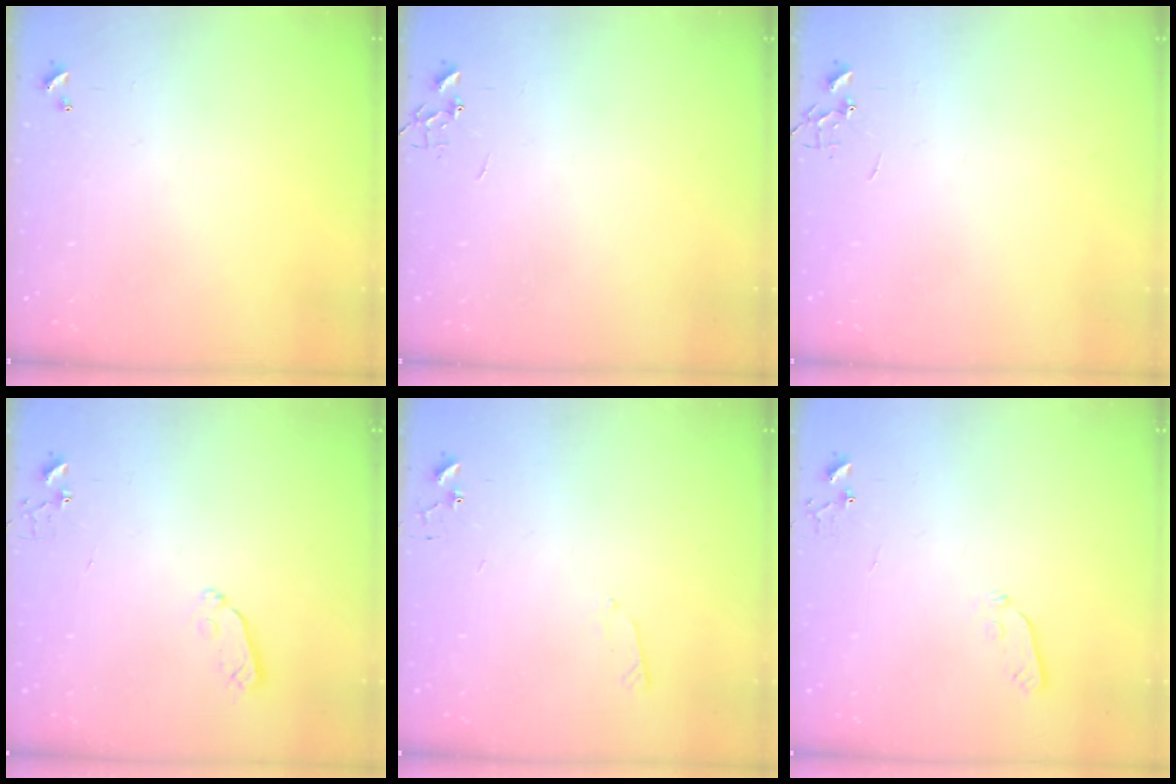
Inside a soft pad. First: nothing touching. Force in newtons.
{"total": 0.0}
{"total": 0.0}
{"total": 3.7, "press": 3.6, "slide": 0.5}
{"total": 4.1, "press": 4.0, "slide": 0.6}
{"total": 3.5, "press": 3.5, "slide": 0.4}